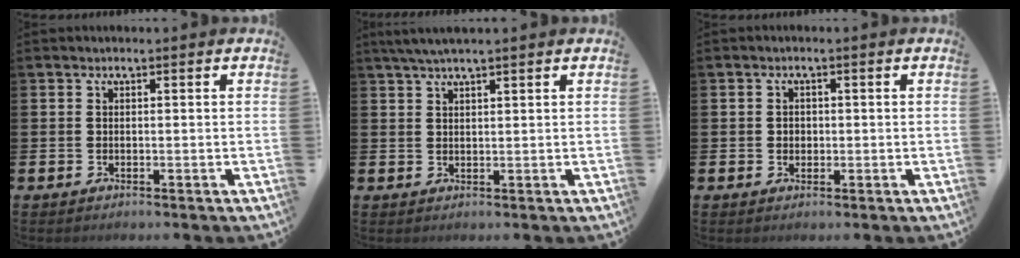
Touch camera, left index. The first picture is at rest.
{"total": 2.8, "force": [2.3, 0.1, 1.5], "torque": [-0.035, 0.002, 0.043]}
{"total": 1.3, "force": [0.3, 1.2, 0.5], "torque": [0.003, 0.005, 0.000]}